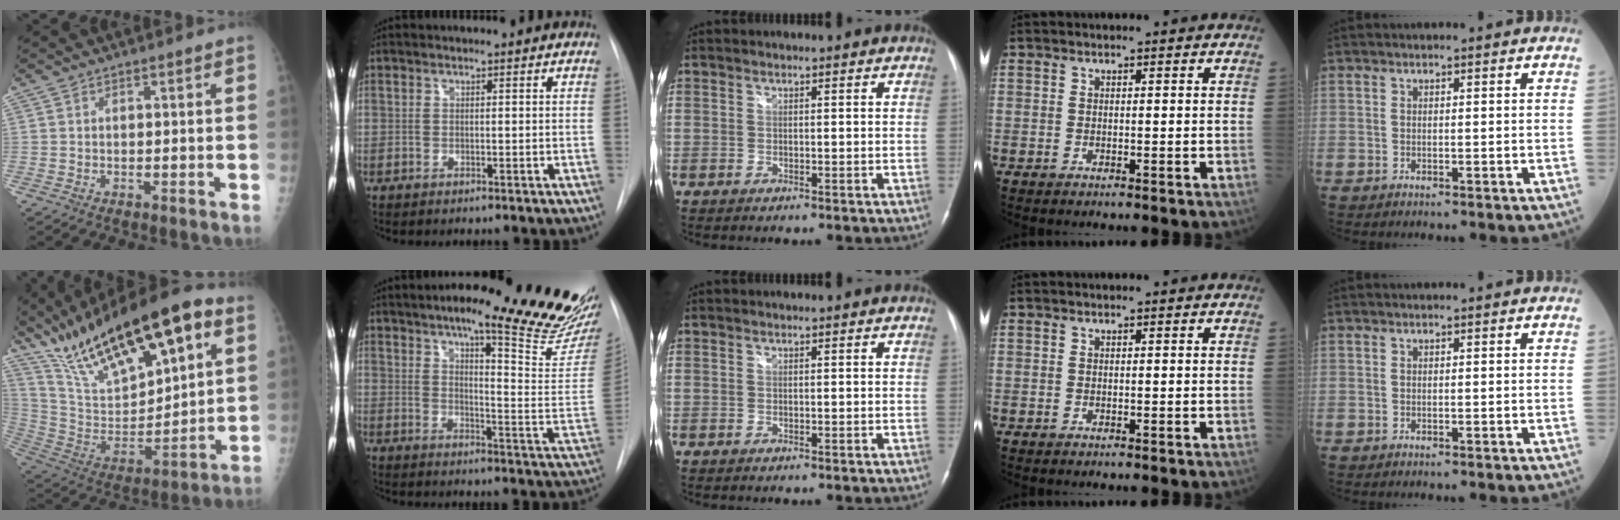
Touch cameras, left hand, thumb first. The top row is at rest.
{"thumb": {"total": 28.9, "force": [16.0, 10.7, 21.5], "torque": [-0.344, -0.023, 0.287]}, "index": {"total": 22.5, "force": [17.8, 1.2, 13.6], "torque": [-0.182, -0.072, 0.218]}}